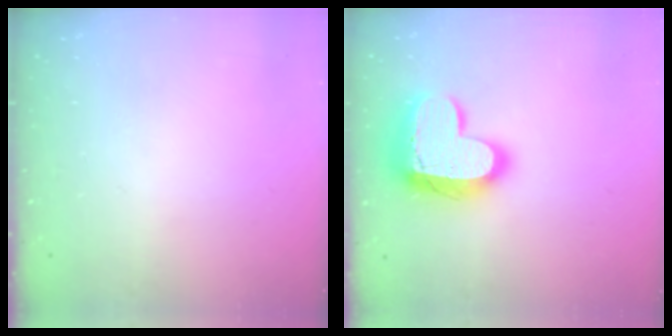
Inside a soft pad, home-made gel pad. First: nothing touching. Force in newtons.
{"total": 17.8, "press": 17.8, "slide": 1.5}